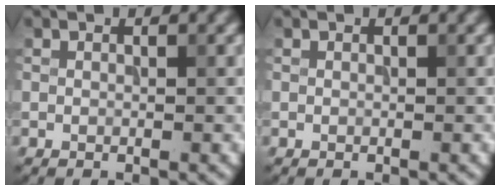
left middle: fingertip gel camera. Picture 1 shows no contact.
{"total": 0.0}